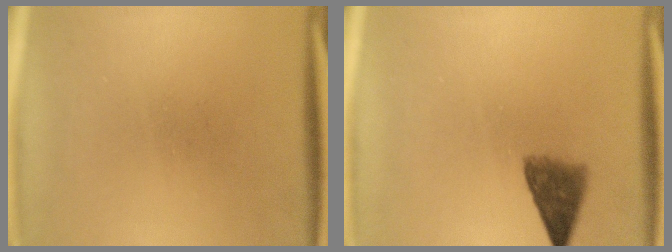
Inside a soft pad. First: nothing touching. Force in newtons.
{"total": 4.2}